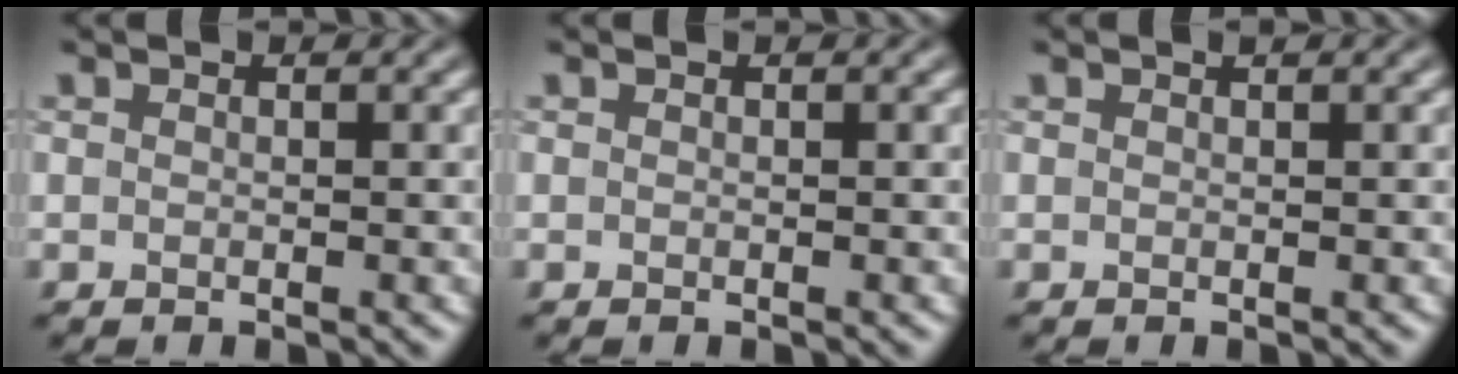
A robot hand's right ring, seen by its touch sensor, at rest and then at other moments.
{"total": 0.0}
{"total": 0.0}